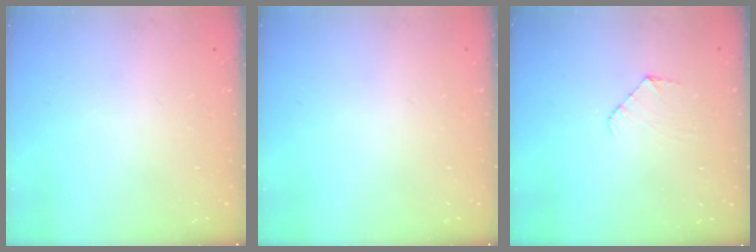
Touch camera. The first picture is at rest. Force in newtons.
{"total": 0.0}
{"total": 4.4, "press": 4.4, "slide": 0.4}